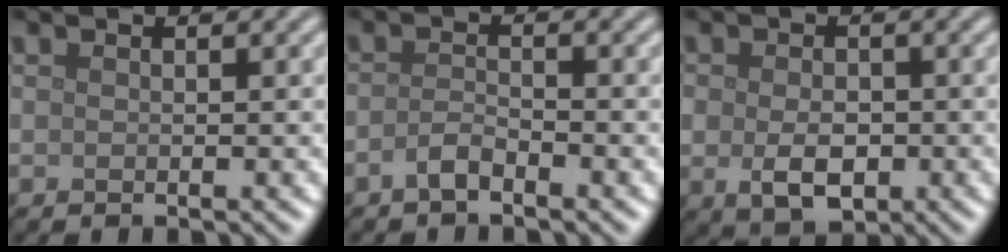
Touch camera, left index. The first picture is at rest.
{"total": 1.6, "force": [-1.1, 0.5, 1.0], "torque": [-0.025, 0.003, -0.026]}
{"total": 4.0, "force": [-0.7, 2.7, 2.9], "torque": [-0.053, -0.010, -0.012]}